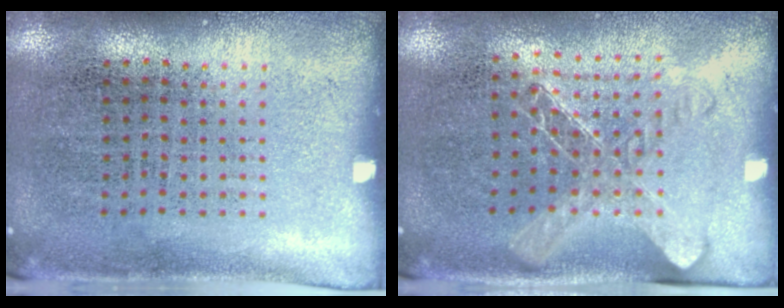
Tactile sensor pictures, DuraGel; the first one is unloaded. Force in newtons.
{"total": 1.5, "press": 1.3, "slide": 0.6}